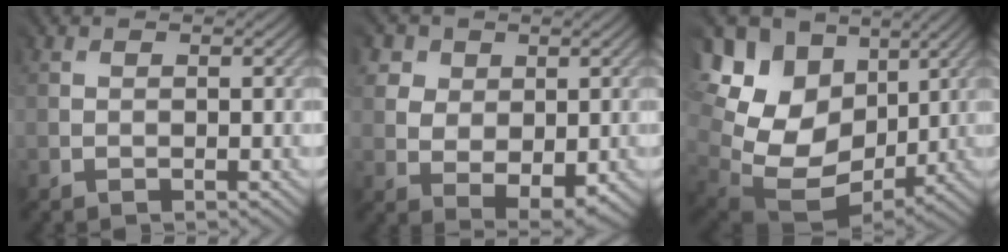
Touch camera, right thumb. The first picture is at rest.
{"total": 5.4, "force": [2.1, 4.5, 2.2], "torque": [-0.069, 0.000, 0.040]}
{"total": 17.7, "force": [3.8, 13.9, 10.3], "torque": [-0.249, 0.002, 0.104]}